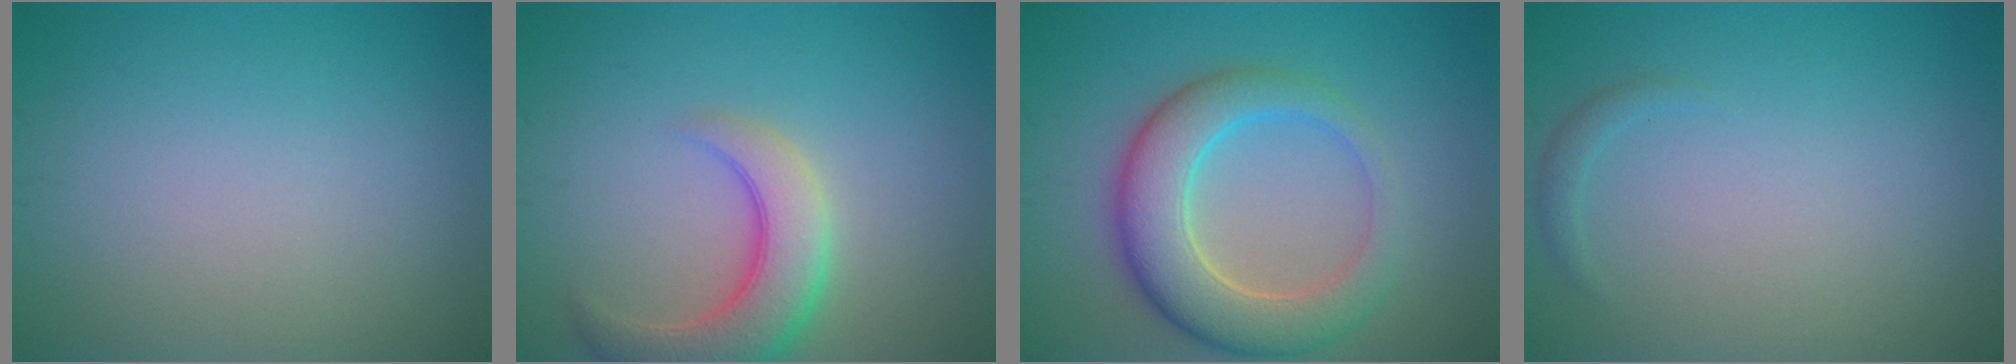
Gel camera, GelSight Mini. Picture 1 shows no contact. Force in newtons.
{"total": 5.7, "press": 5.6, "slide": 0.7}
{"total": 7.0, "press": 6.9, "slide": 0.7}
{"total": 0.8, "press": 0.8, "slide": 0.0}